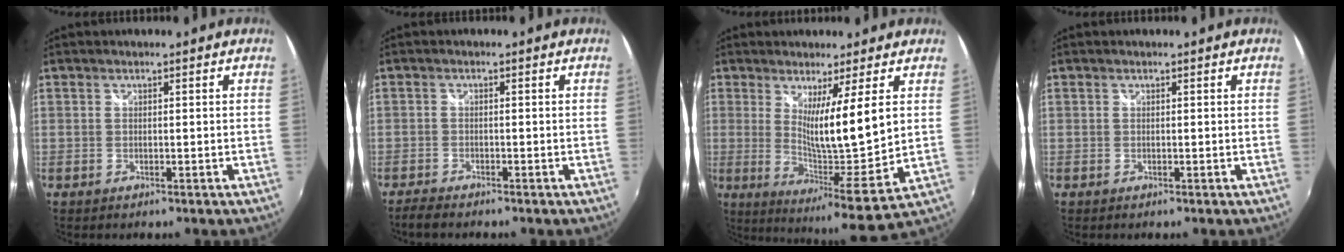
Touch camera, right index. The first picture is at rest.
{"total": 3.1, "force": [-2.9, 0.6, 1.0], "torque": [-0.031, -0.014, -0.057]}
{"total": 12.2, "force": [3.2, -1.9, 11.6], "torque": [-0.176, -0.034, 0.051]}
{"total": 0.0}